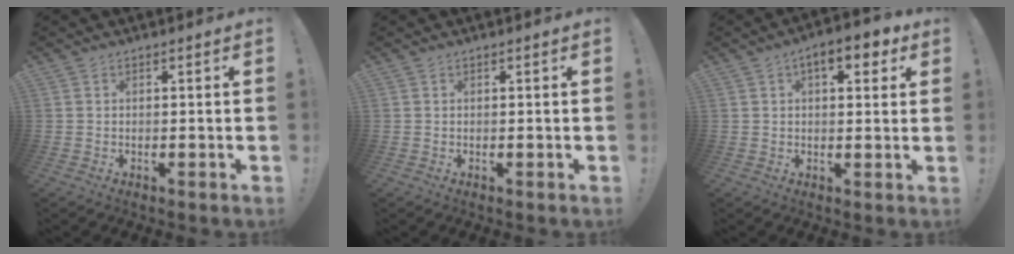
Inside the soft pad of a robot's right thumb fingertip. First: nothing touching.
{"total": 0.0}
{"total": 7.6, "force": [3.5, 3.4, 5.9], "torque": [-0.072, -0.008, 0.053]}